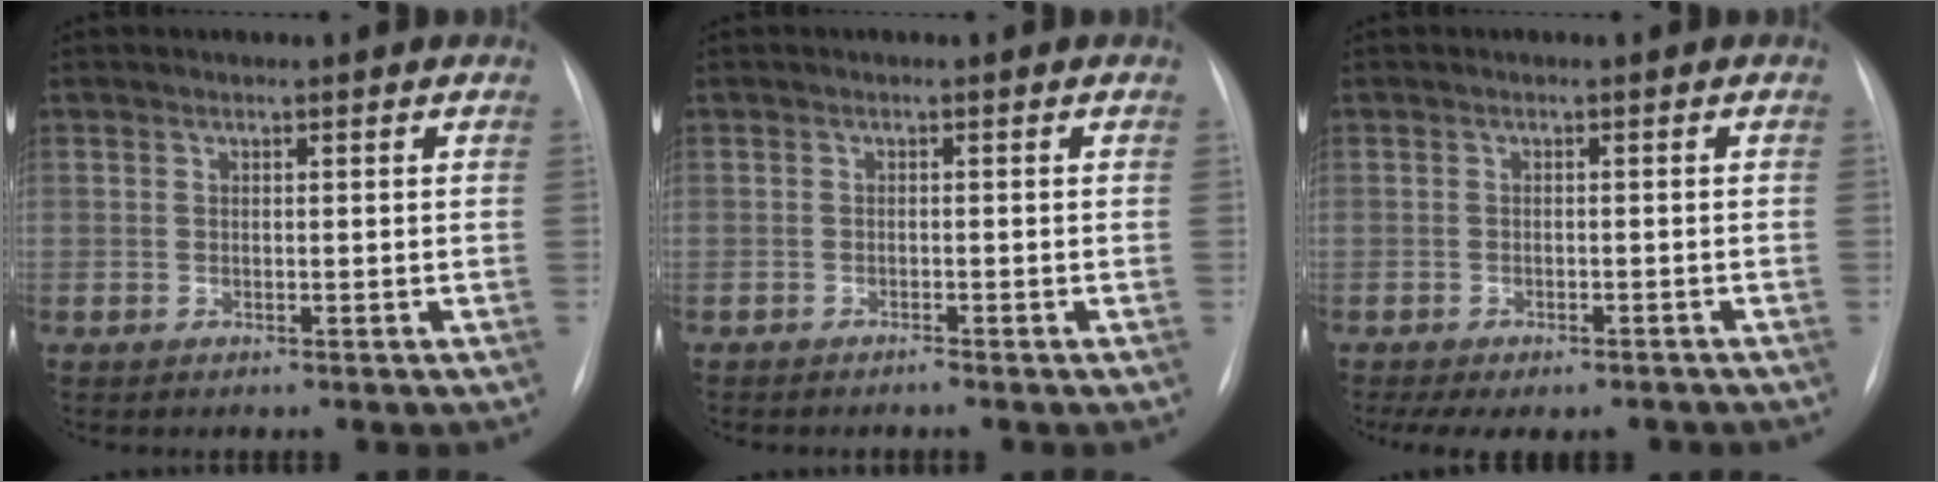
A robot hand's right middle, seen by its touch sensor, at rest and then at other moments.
{"total": 0.6, "force": [-0.6, -0.1, 0.1], "torque": [-0.003, -0.001, -0.012]}
{"total": 9.0, "force": [-7.2, 3.5, 4.2], "torque": [-0.066, 0.002, -0.091]}